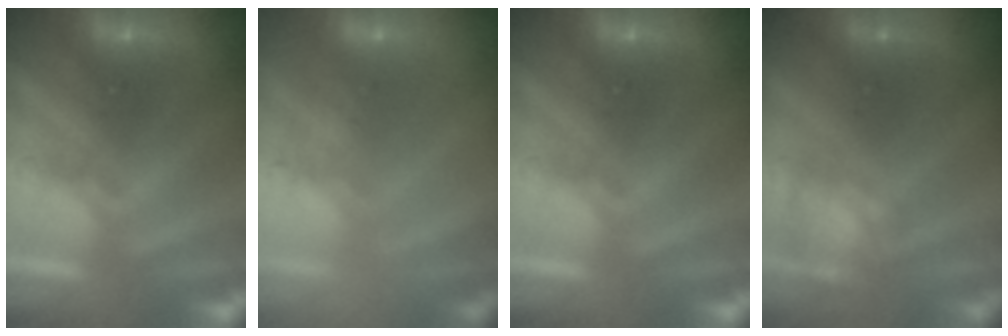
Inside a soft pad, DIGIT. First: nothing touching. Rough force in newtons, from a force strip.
{"total": 3.2}
{"total": 0.0}
{"total": 2.3}